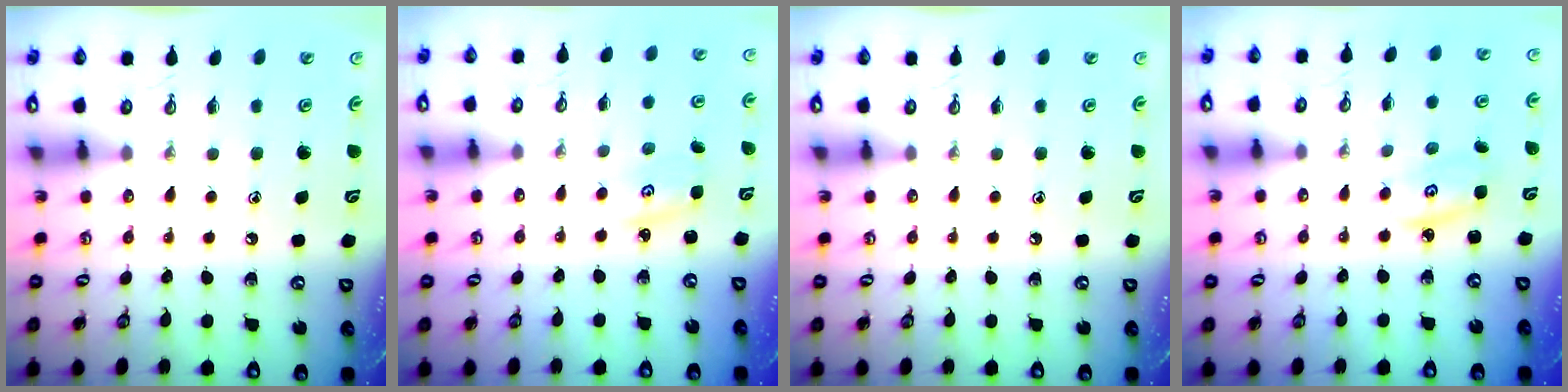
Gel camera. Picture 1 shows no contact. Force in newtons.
{"total": 2.8, "press": 2.8, "slide": 0.3}
{"total": 0.0}
{"total": 2.9, "press": 2.9, "slide": 0.2}